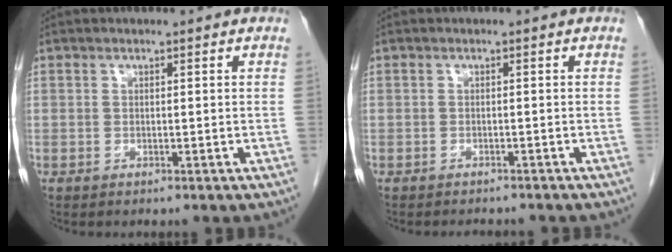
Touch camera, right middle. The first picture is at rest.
{"total": 2.9, "force": [-2.7, 0.6, 0.6], "torque": [-0.008, -0.005, -0.033]}